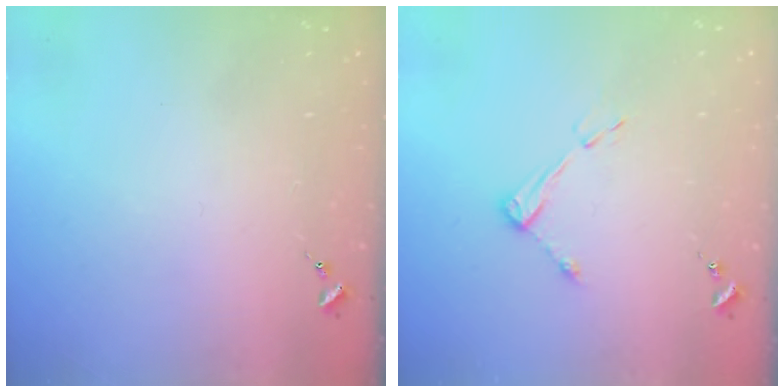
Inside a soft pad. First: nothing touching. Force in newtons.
{"total": 6.0, "press": 5.9, "slide": 0.6}